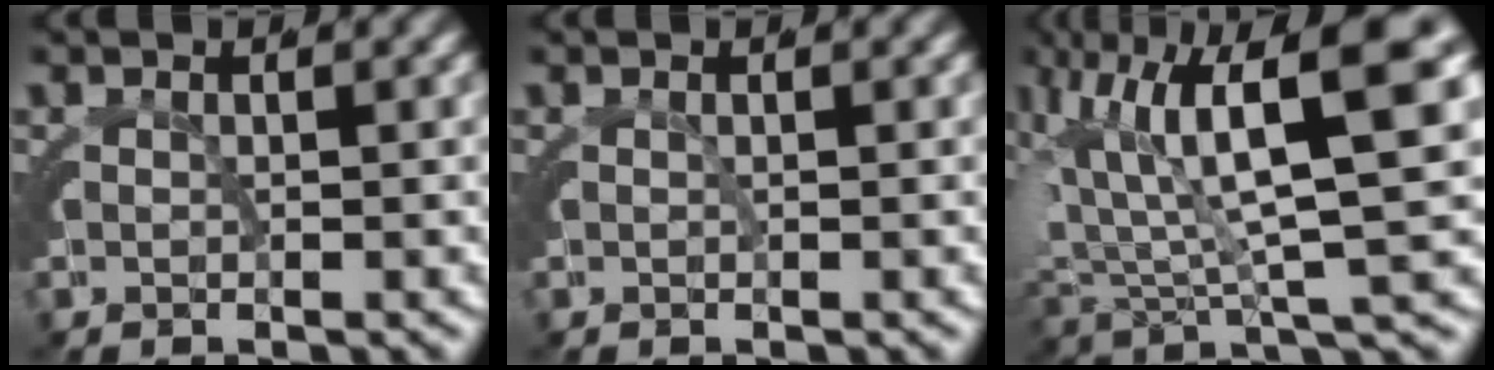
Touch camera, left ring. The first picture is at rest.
{"total": 0.0}
{"total": 12.1, "force": [2.5, 6.7, 9.7], "torque": [-0.152, 0.017, 0.036]}